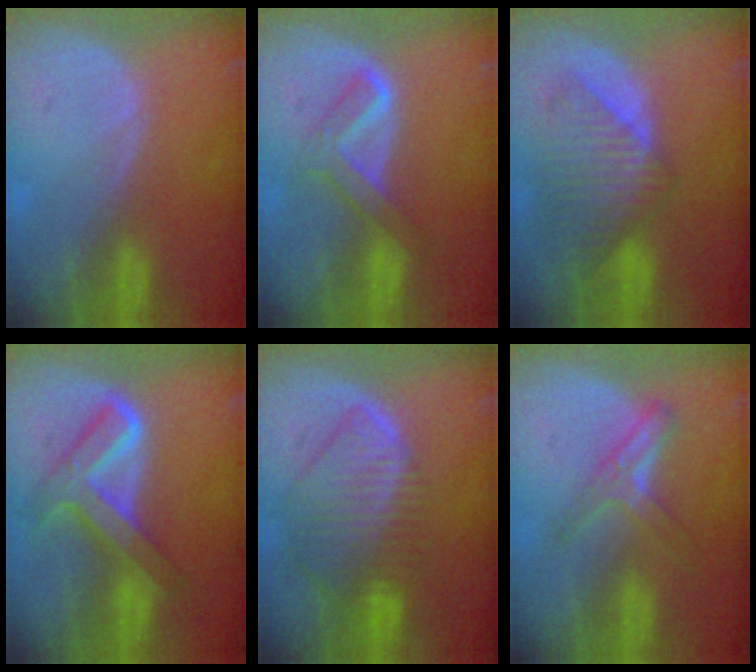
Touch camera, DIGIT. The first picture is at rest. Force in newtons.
{"total": 5.1, "press": 5.0, "slide": 0.8}
{"total": 9.0, "press": 8.1, "slide": 3.9}
{"total": 8.3, "press": 8.3, "slide": 0.6}
{"total": 10.0, "press": 8.7, "slide": 4.9}
{"total": 5.6, "press": 4.9, "slide": 2.6}